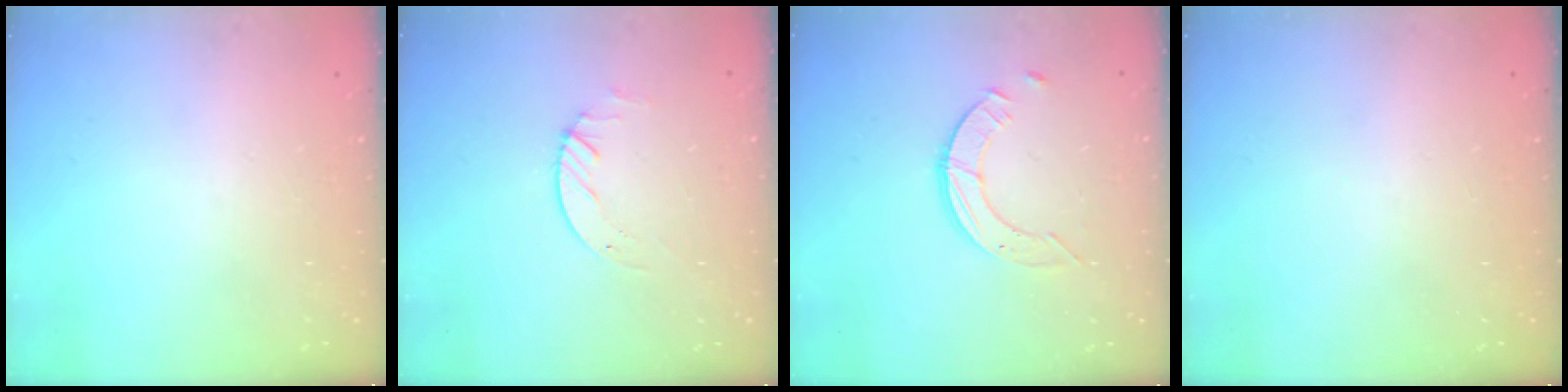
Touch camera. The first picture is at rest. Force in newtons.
{"total": 2.5, "press": 2.5, "slide": 0.2}
{"total": 3.6, "press": 3.5, "slide": 0.3}
{"total": 0.0}